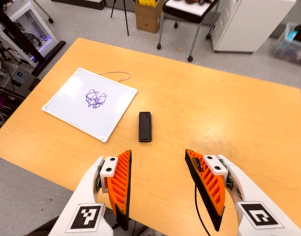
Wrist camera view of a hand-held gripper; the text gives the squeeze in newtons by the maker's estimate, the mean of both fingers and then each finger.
{"total": 0.0}